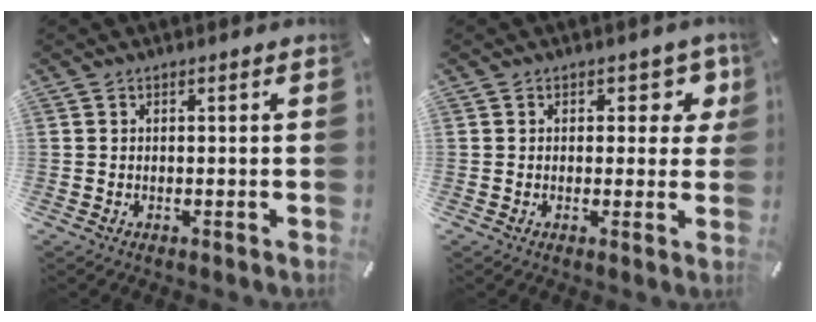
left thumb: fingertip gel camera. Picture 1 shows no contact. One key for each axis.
{"total": 6.3, "fx": 2.8, "fy": 3.8, "fz": 4.2, "tx": -0.026, "ty": -0.013, "tz": 0.038}